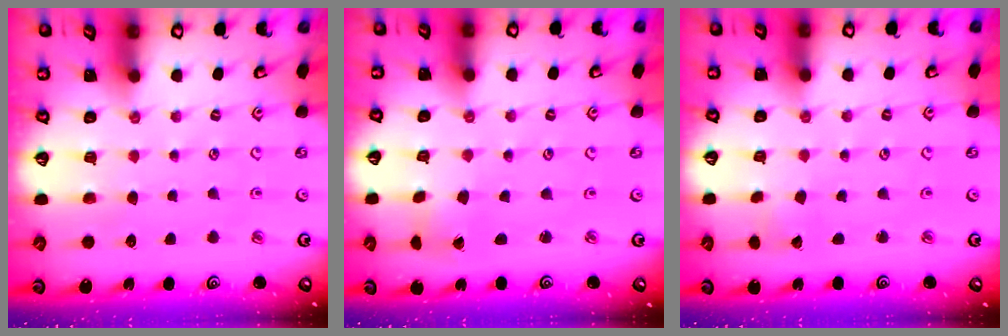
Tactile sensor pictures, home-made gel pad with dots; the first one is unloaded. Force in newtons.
{"total": 1.4, "press": 1.4, "slide": 0.3}
{"total": 2.4, "press": 2.4, "slide": 0.2}